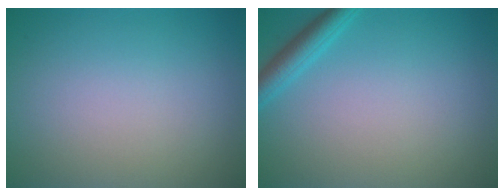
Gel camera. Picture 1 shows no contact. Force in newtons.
{"total": 2.3, "press": 2.3, "slide": 0.1}